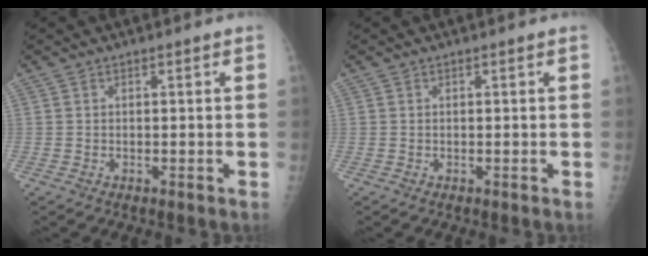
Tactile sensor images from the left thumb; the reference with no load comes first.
{"total": 0.0}